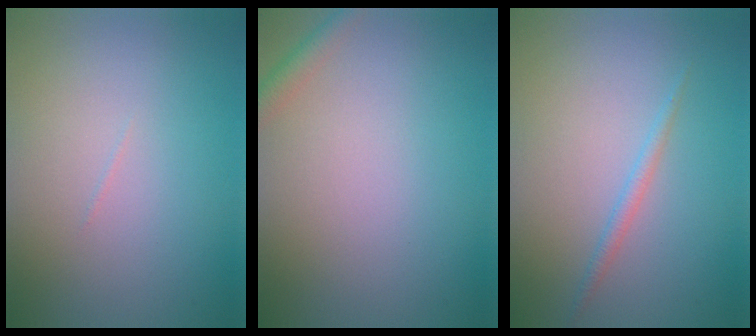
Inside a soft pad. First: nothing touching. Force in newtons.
{"total": 1.5, "press": 1.5, "slide": 0.0}
{"total": 1.1, "press": 1.1, "slide": 0.0}